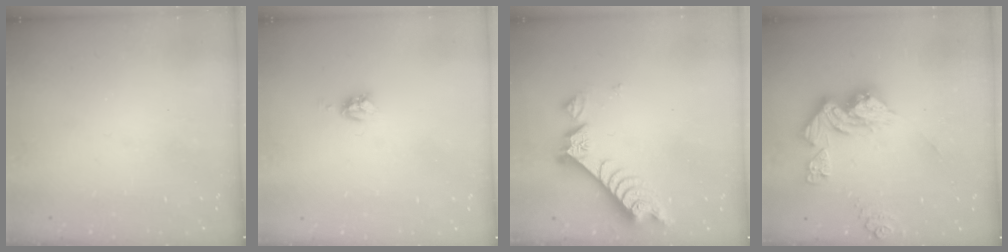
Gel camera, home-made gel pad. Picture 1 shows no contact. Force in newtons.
{"total": 4.7, "press": 4.6, "slide": 0.4}
{"total": 8.5, "press": 8.4, "slide": 0.8}
{"total": 14.6, "press": 14.5, "slide": 1.5}